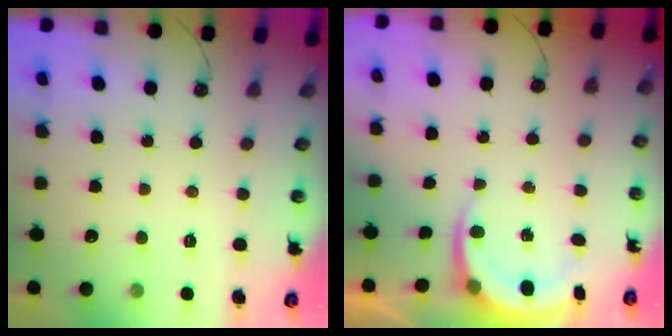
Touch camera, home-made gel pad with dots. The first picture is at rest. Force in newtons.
{"total": 7.1, "press": 6.9, "slide": 1.6}